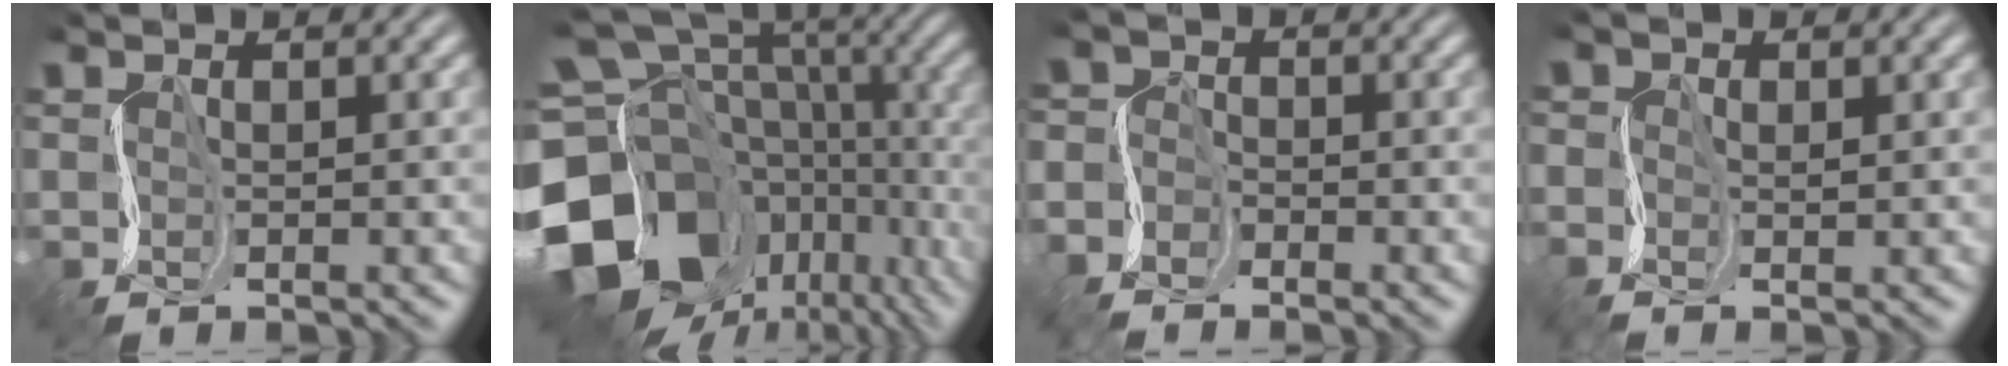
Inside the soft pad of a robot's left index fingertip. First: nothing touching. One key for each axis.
{"total": 19.8, "fx": -8.0, "fy": 14.4, "fz": 11.0, "tx": -0.224, "ty": -0.012, "tz": -0.083}
{"total": 3.0, "fx": -2.8, "fy": 1.0, "fz": 0.0, "tx": -0.007, "ty": -0.003, "tz": -0.062}
{"total": 1.0, "fx": -0.9, "fy": 0.2, "fz": 0.3, "tx": -0.009, "ty": -0.004, "tz": -0.019}